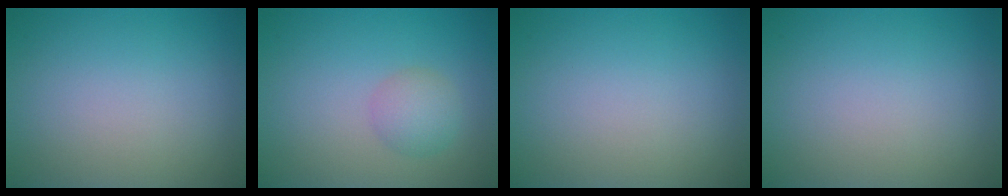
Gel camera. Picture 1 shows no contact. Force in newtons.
{"total": 2.3, "press": 2.3, "slide": 0.0}
{"total": 0.0}
{"total": 0.0}